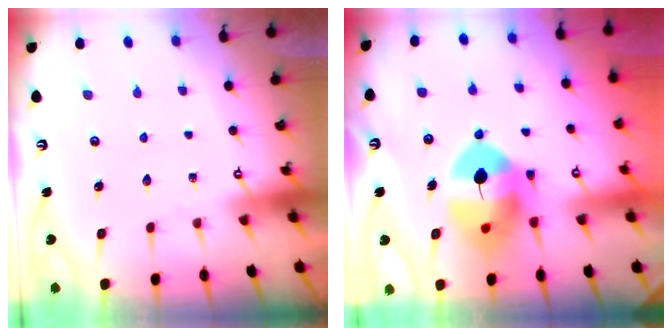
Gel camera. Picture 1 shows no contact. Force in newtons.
{"total": 12.3, "press": 12.1, "slide": 2.2}